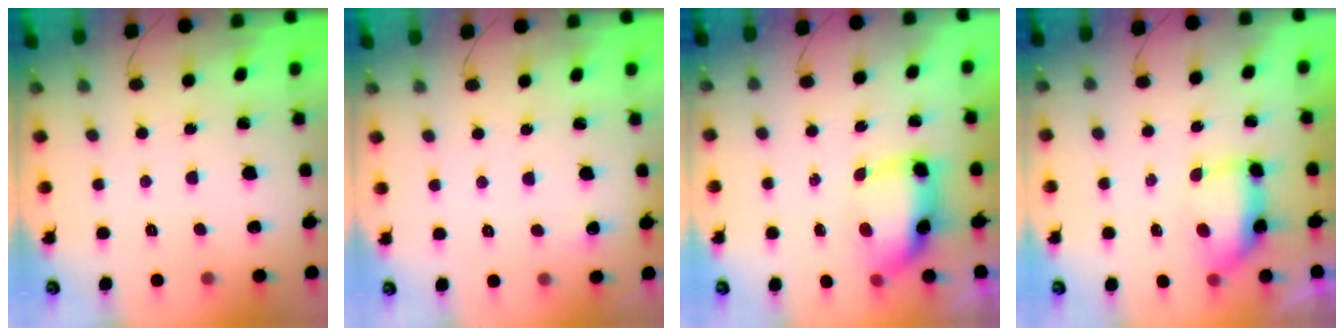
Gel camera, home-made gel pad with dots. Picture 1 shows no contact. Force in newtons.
{"total": 3.4, "press": 3.3, "slide": 1.0}
{"total": 8.1, "press": 8.0, "slide": 0.7}
{"total": 7.2, "press": 7.2, "slide": 0.4}